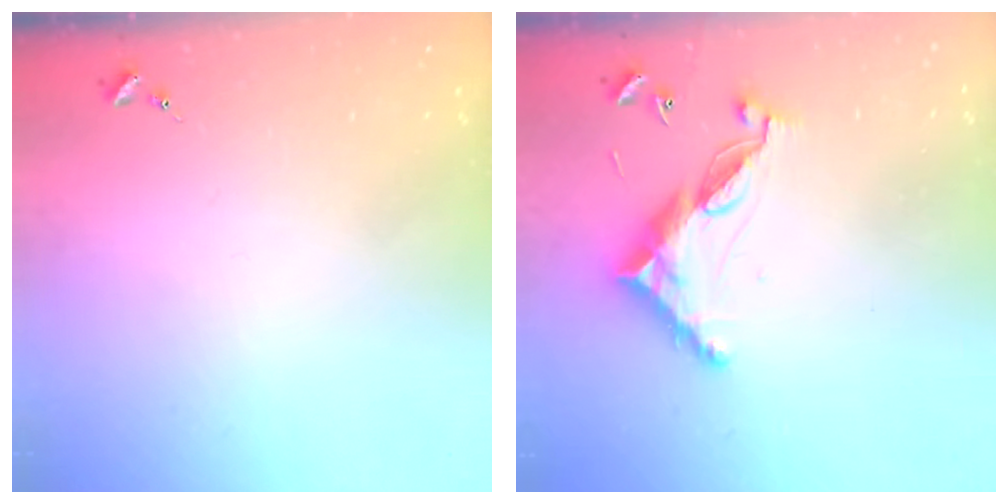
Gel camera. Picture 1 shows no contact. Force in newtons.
{"total": 10.4, "press": 10.4, "slide": 0.4}